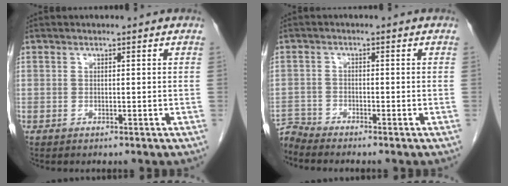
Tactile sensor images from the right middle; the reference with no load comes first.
{"total": 3.2, "force": [-2.9, -1.0, -0.8], "torque": [0.016, -0.013, -0.056]}